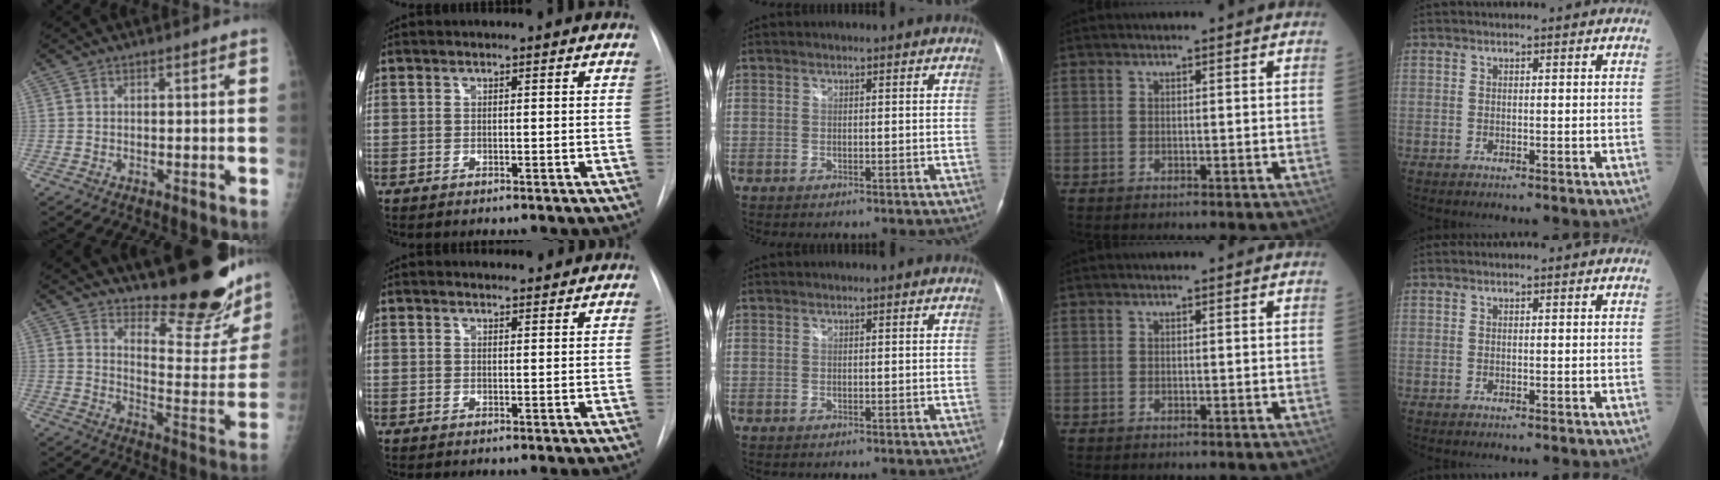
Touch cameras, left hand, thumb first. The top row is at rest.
{"thumb": {"total": 21.5, "force": [18.5, 5.2, 9.6], "torque": [-0.092, -0.164, 0.244]}, "index": {"total": 2.2, "force": [2.1, 0.5, 0.2], "torque": [-0.007, 0.006, 0.024]}}